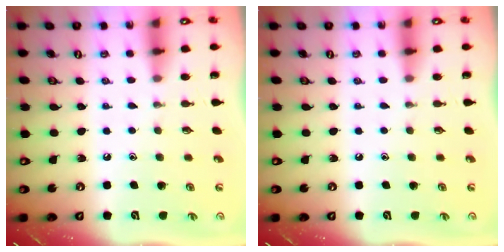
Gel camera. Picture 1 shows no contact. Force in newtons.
{"total": 0.0}